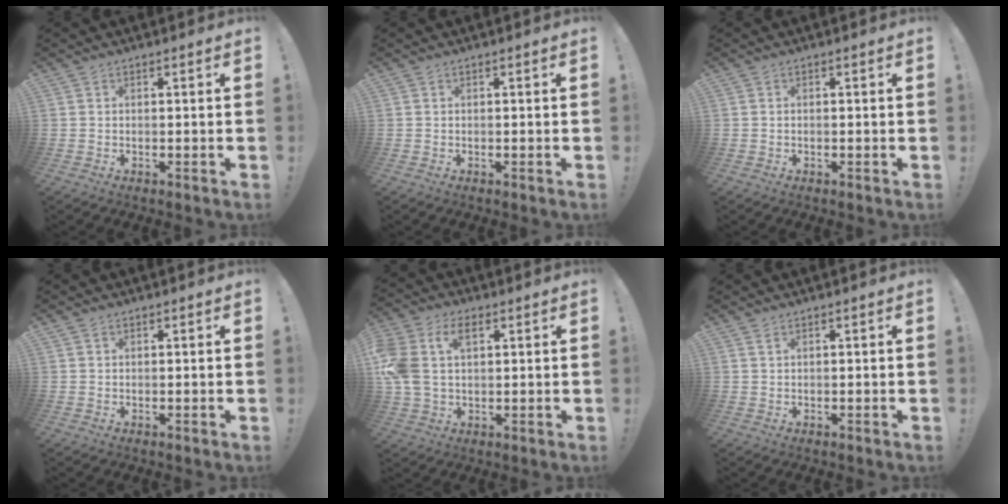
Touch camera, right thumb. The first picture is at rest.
{"total": 0.0}
{"total": 0.0}
{"total": 0.5, "force": [0.3, 0.4, 0.0], "torque": [-0.001, 0.001, 0.006]}
{"total": 11.9, "force": [3.4, 7.8, 8.2], "torque": [-0.183, -0.002, 0.062]}
{"total": 1.3, "force": [0.7, 0.4, 1.0], "torque": [-0.022, 0.002, 0.014]}